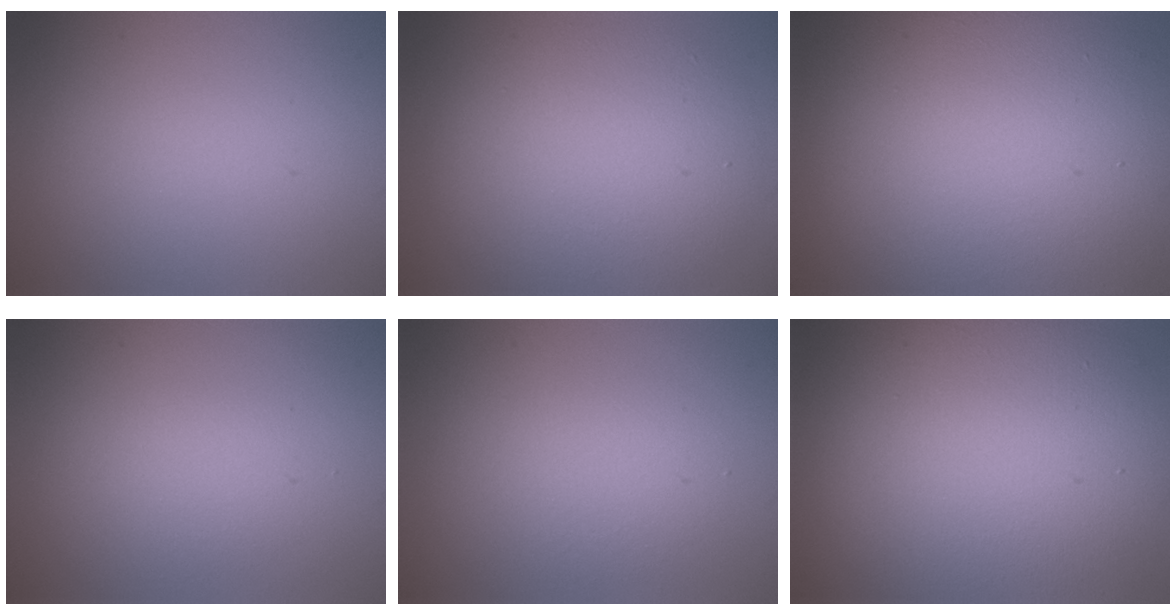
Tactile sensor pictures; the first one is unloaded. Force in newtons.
{"total": 7.3, "press": 7.3, "slide": 0.3}
{"total": 15.0, "press": 15.0, "slide": 0.5}
{"total": 1.5, "press": 1.5, "slide": 0.1}
{"total": 2.5, "press": 2.5, "slide": 0.1}
{"total": 14.6, "press": 14.6, "slide": 0.9}